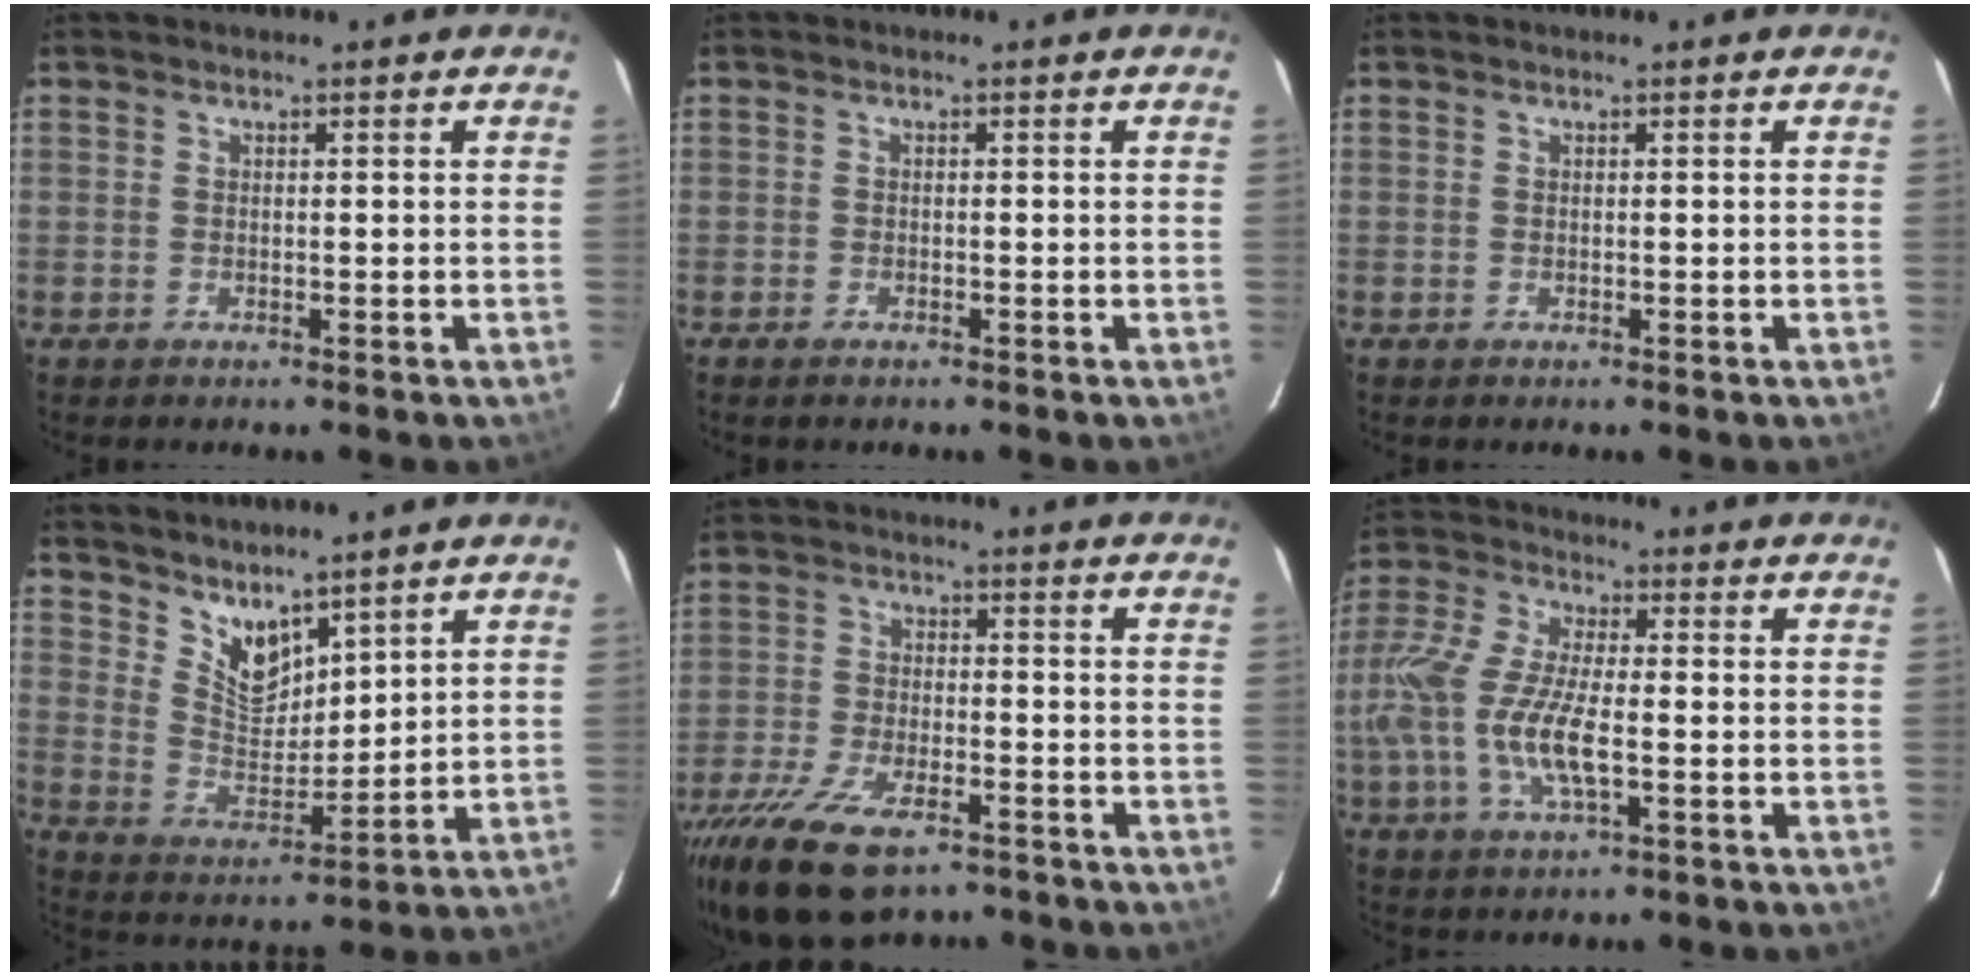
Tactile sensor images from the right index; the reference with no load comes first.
{"total": 1.1, "force": [-0.9, 0.4, 0.5], "torque": [-0.013, -0.002, -0.019]}
{"total": 0.0}
{"total": 8.1, "force": [6.5, 3.5, 3.4], "torque": [-0.052, -0.005, 0.131]}
{"total": 16.2, "force": [-11.0, 6.7, 9.9], "torque": [-0.221, -0.040, -0.196]}
{"total": 14.9, "force": [-2.7, 5.3, 13.6], "torque": [-0.291, -0.005, -0.059]}